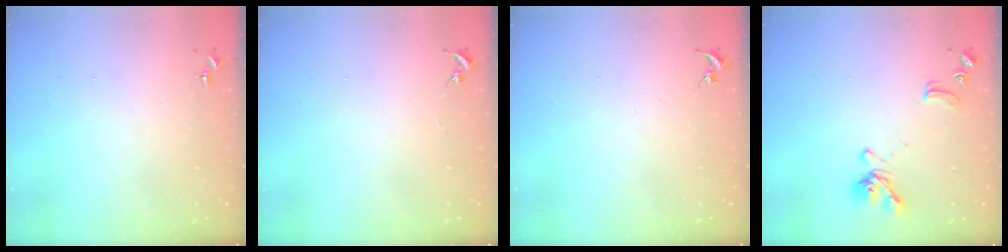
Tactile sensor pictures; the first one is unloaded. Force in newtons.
{"total": 0.0}
{"total": 0.0}
{"total": 11.8, "press": 11.7, "slide": 1.4}